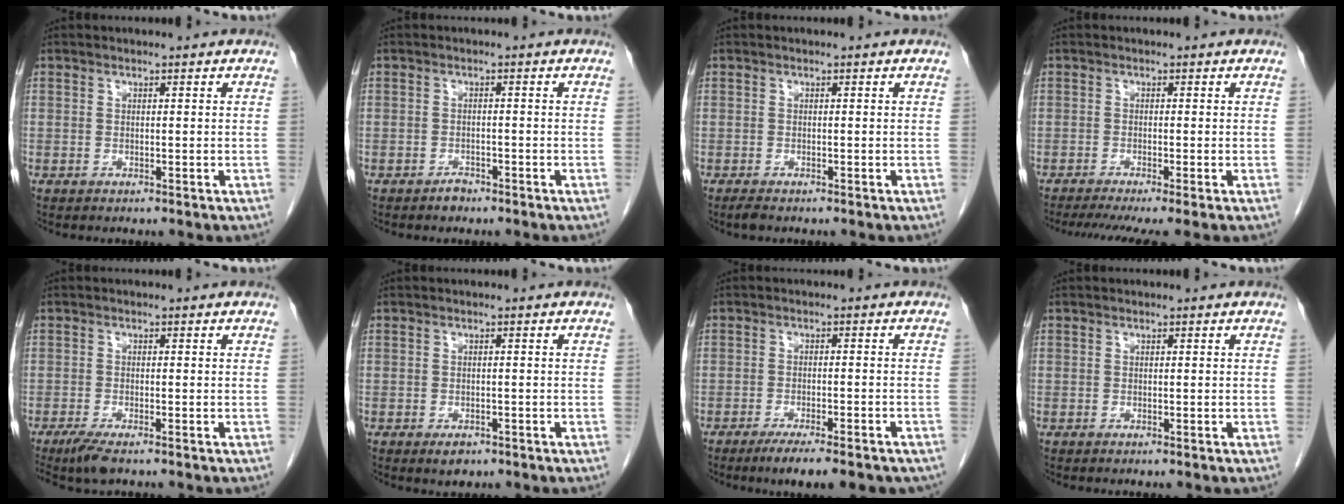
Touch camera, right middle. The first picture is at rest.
{"total": 1.5, "force": [-1.3, 0.7, 0.4], "torque": [-0.007, 0.003, -0.019]}
{"total": 1.2, "force": [-1.0, 0.3, 0.7], "torque": [-0.019, -0.004, -0.017]}
{"total": 7.2, "force": [-5.6, 0.1, 4.5], "torque": [-0.064, -0.015, -0.090]}
{"total": 4.0, "force": [-2.9, 0.6, 2.7], "torque": [-0.052, -0.011, -0.052]}
{"total": 2.2, "force": [-1.4, 1.2, 1.2], "torque": [-0.017, 0.000, -0.013]}
{"total": 10.2, "force": [-8.0, 2.1, 6.0], "torque": [-0.066, -0.008, -0.107]}
{"total": 0.0}